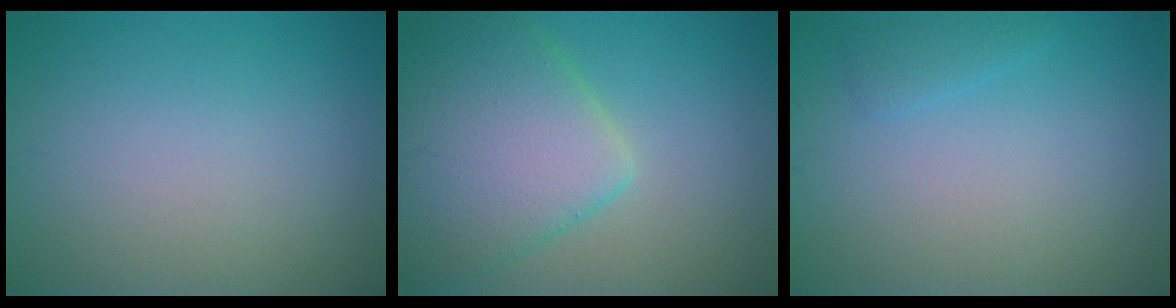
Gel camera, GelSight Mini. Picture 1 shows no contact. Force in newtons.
{"total": 8.2, "press": 8.2, "slide": 0.4}
{"total": 1.1, "press": 1.1, "slide": 0.1}